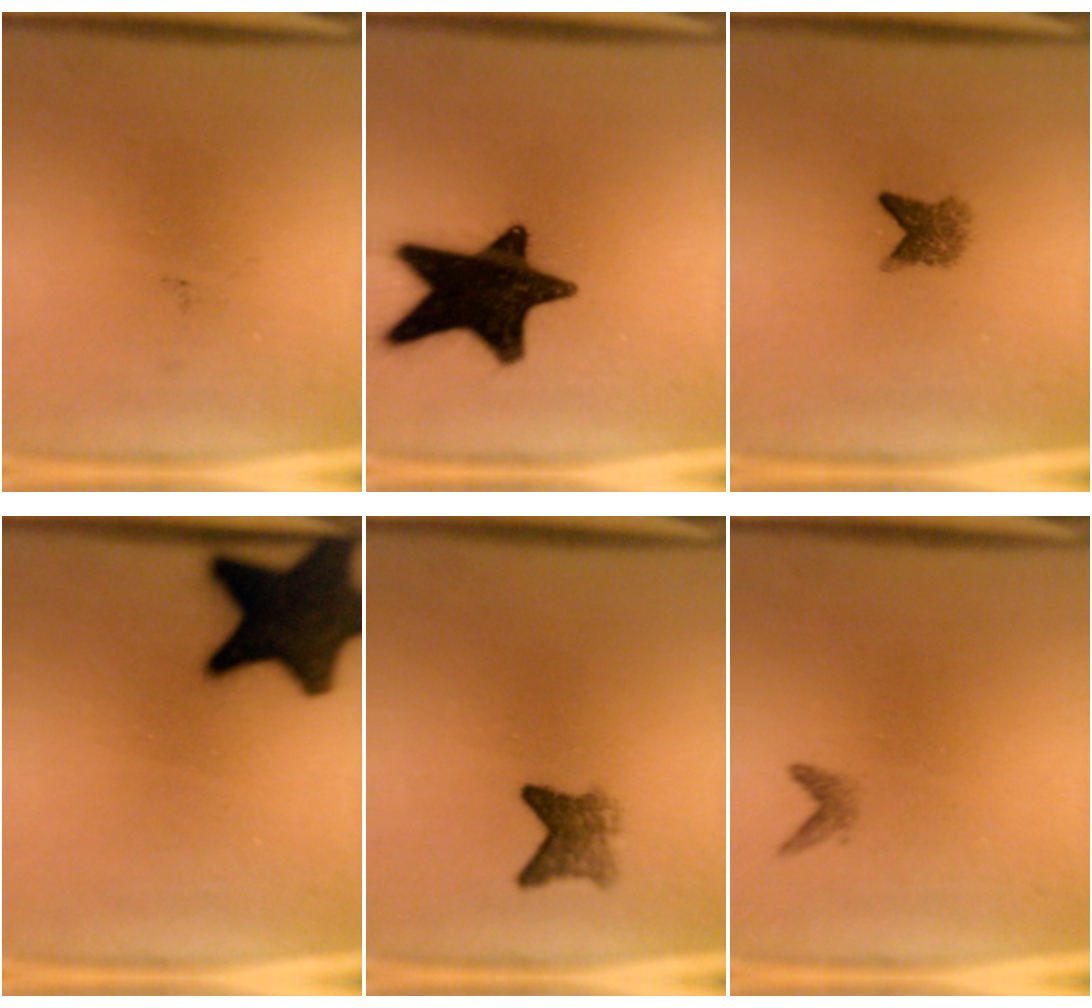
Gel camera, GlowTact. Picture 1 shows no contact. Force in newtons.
{"total": 18.1}
{"total": 2.7}
{"total": 17.7}
{"total": 3.1}
{"total": 0.9}